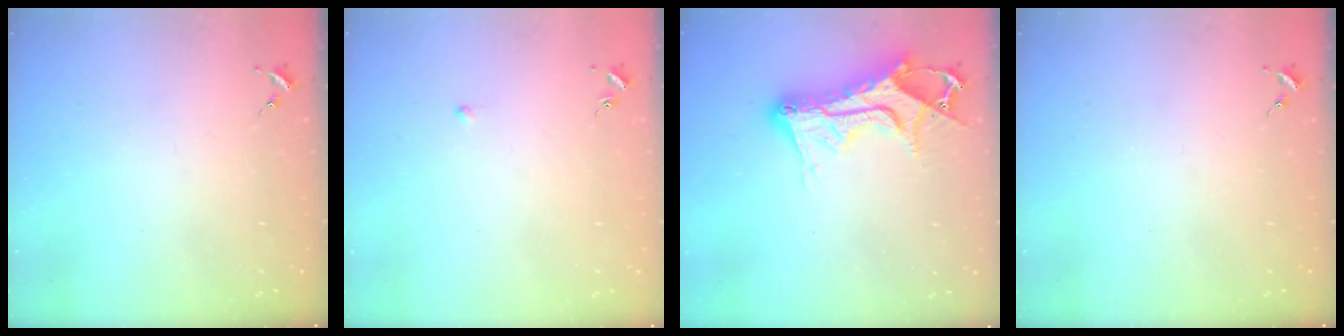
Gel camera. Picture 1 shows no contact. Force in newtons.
{"total": 2.6, "press": 2.5, "slide": 0.6}
{"total": 16.2, "press": 16.2, "slide": 1.4}
{"total": 0.0}